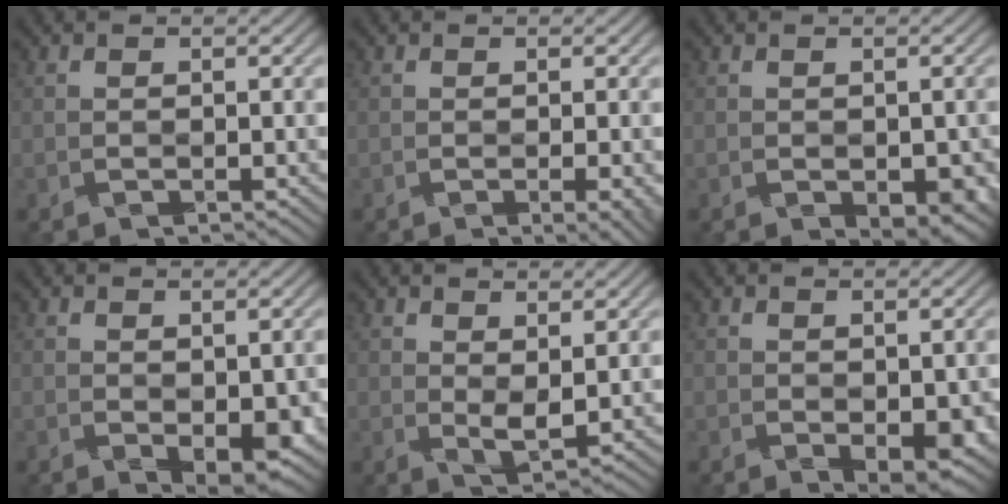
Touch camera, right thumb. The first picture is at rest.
{"total": 2.0, "force": [-0.7, 0.6, 1.8], "torque": [-0.024, -0.002, -0.009]}
{"total": 3.6, "force": [-1.4, 1.9, 2.7], "torque": [-0.042, -0.015, -0.015]}
{"total": 3.7, "force": [-0.9, 1.9, 3.0], "torque": [-0.048, -0.011, -0.010]}
{"total": 2.7, "force": [1.1, 1.0, 2.3], "torque": [-0.046, -0.004, 0.021]}
{"total": 3.4, "force": [-0.9, 1.7, 2.8], "torque": [-0.044, -0.012, -0.010]}